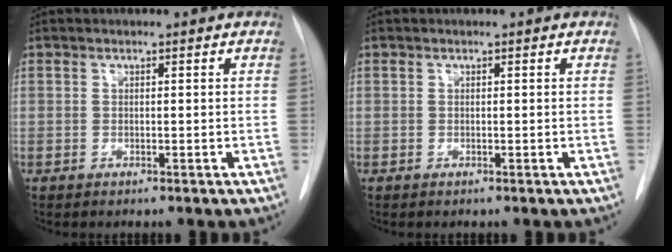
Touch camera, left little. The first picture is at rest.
{"total": 0.0}